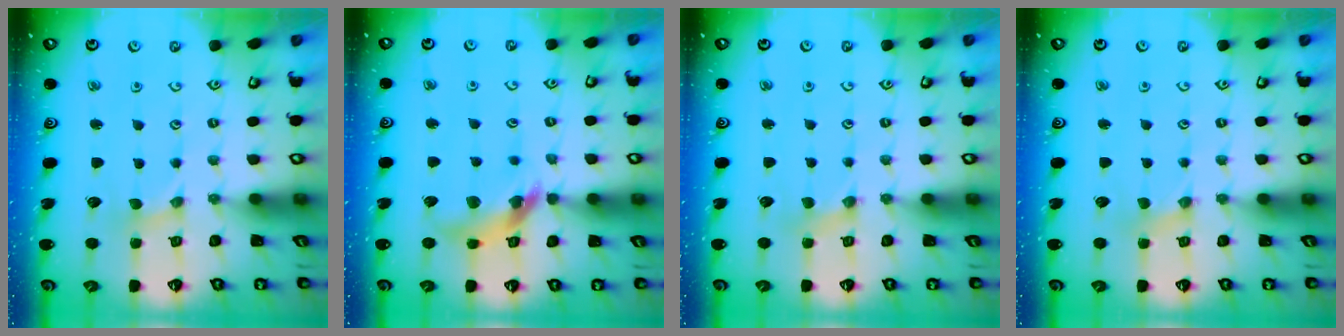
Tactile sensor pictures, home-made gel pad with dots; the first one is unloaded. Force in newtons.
{"total": 13.0, "press": 12.9, "slide": 1.6}
{"total": 2.8, "press": 2.8, "slide": 0.3}
{"total": 0.9, "press": 0.8, "slide": 0.2}